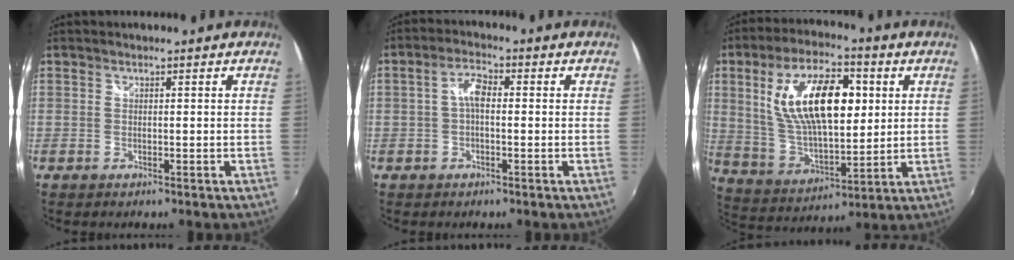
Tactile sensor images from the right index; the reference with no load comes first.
{"total": 3.7, "force": [-0.2, 1.7, 3.3], "torque": [-0.065, 0.013, -0.004]}
{"total": 19.2, "force": [4.9, 8.7, 16.5], "torque": [-0.304, 0.013, 0.099]}